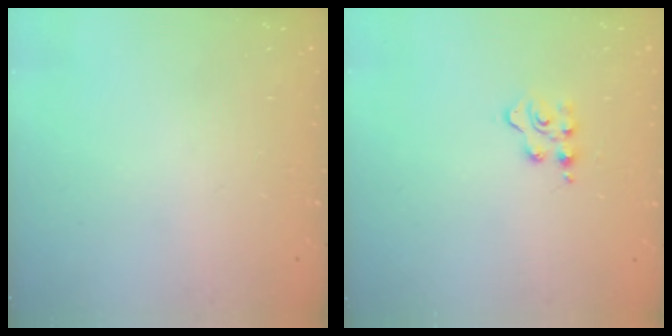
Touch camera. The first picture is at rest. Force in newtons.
{"total": 3.7, "press": 3.6, "slide": 0.6}